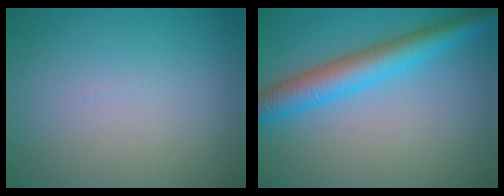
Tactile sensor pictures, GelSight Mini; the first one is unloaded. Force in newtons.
{"total": 5.6, "press": 5.6, "slide": 0.1}